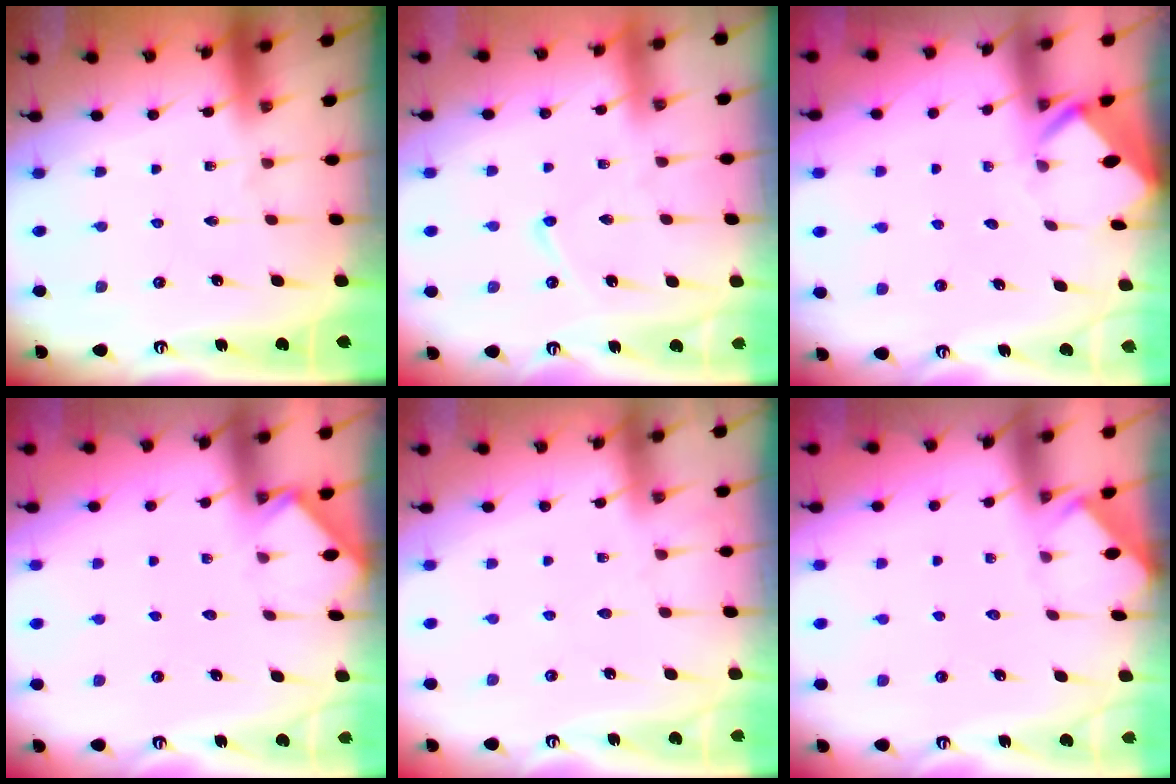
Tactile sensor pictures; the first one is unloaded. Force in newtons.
{"total": 4.4, "press": 4.4, "slide": 0.5}
{"total": 3.0, "press": 3.0, "slide": 0.1}
{"total": 2.5, "press": 2.5, "slide": 0.4}
{"total": 5.3, "press": 5.2, "slide": 0.6}
{"total": 2.7, "press": 2.6, "slide": 0.4}